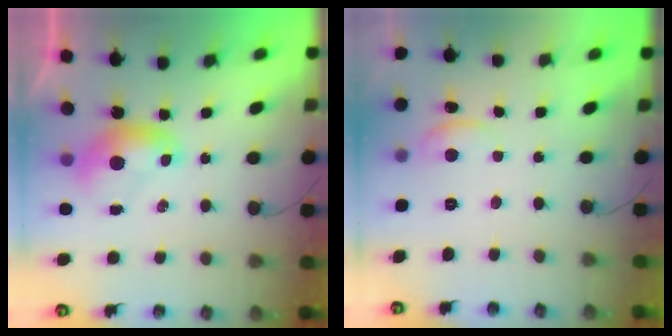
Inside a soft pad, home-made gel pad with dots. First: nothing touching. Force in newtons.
{"total": 0.6, "press": 0.1, "slide": 0.5}